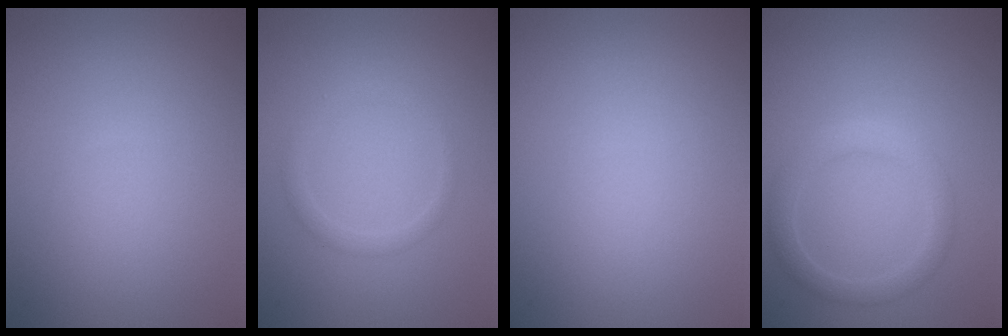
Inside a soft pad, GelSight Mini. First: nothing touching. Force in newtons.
{"total": 1.4, "press": 1.4, "slide": 0.1}
{"total": 0.0}
{"total": 2.7, "press": 2.7, "slide": 0.1}